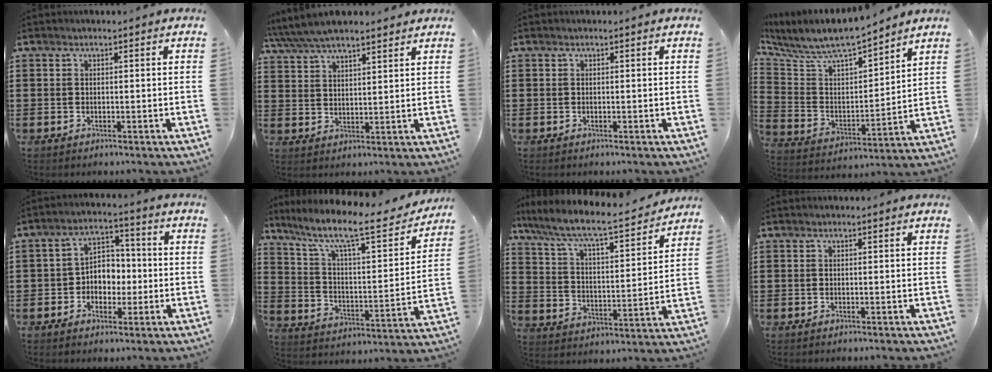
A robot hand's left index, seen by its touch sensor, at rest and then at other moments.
{"total": 5.6, "force": [5.0, 1.2, 2.2], "torque": [-0.060, -0.013, 0.091]}
{"total": 0.0}
{"total": 7.6, "force": [6.9, 1.4, 2.8], "torque": [-0.089, -0.051, 0.115]}
{"total": 4.9, "force": [-1.2, 4.1, 2.5], "torque": [-0.050, 0.012, -0.029]}
{"total": 10.7, "force": [8.2, 1.5, 6.8], "torque": [-0.146, -0.056, 0.128]}
{"total": 7.0, "force": [5.9, 0.6, 3.7], "torque": [-0.098, -0.045, 0.092]}
{"total": 0.0}